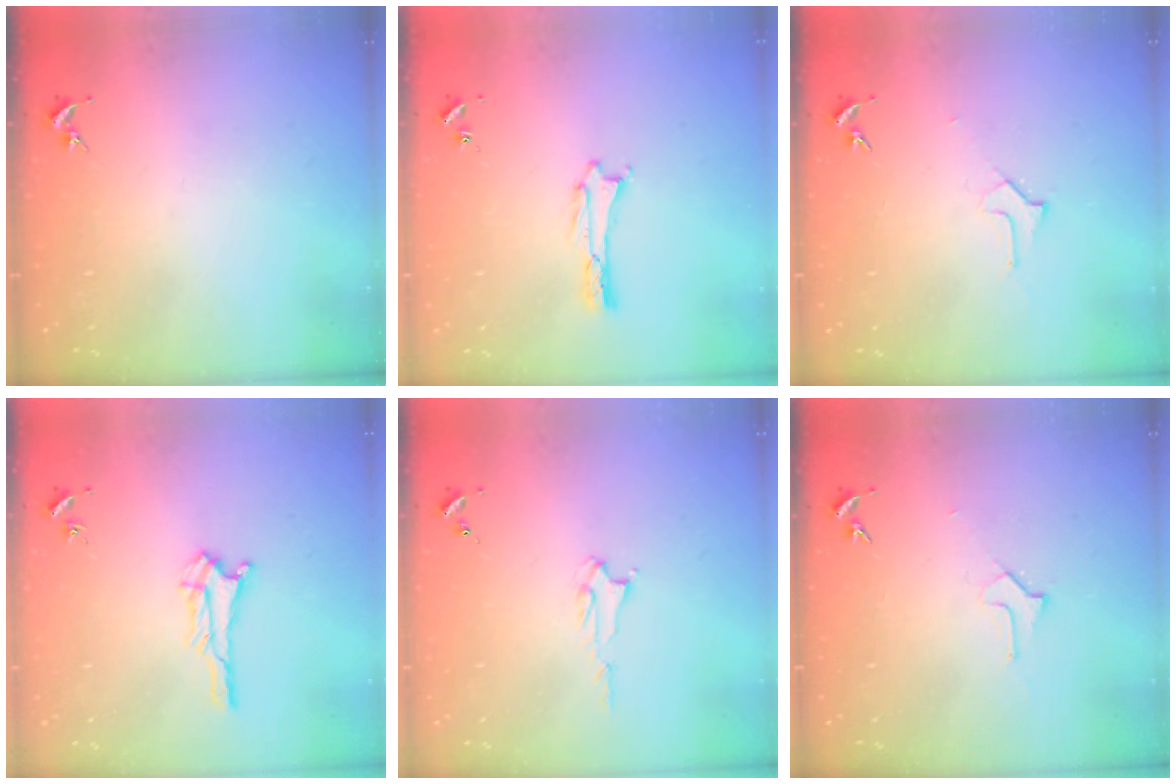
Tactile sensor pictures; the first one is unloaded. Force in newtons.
{"total": 0.5, "press": 0.5, "slide": 0.2}
{"total": 1.6, "press": 1.6, "slide": 0.1}
{"total": 2.3, "press": 2.2, "slide": 0.2}
{"total": 2.2, "press": 2.2, "slide": 0.4}
{"total": 1.6, "press": 1.6, "slide": 0.1}